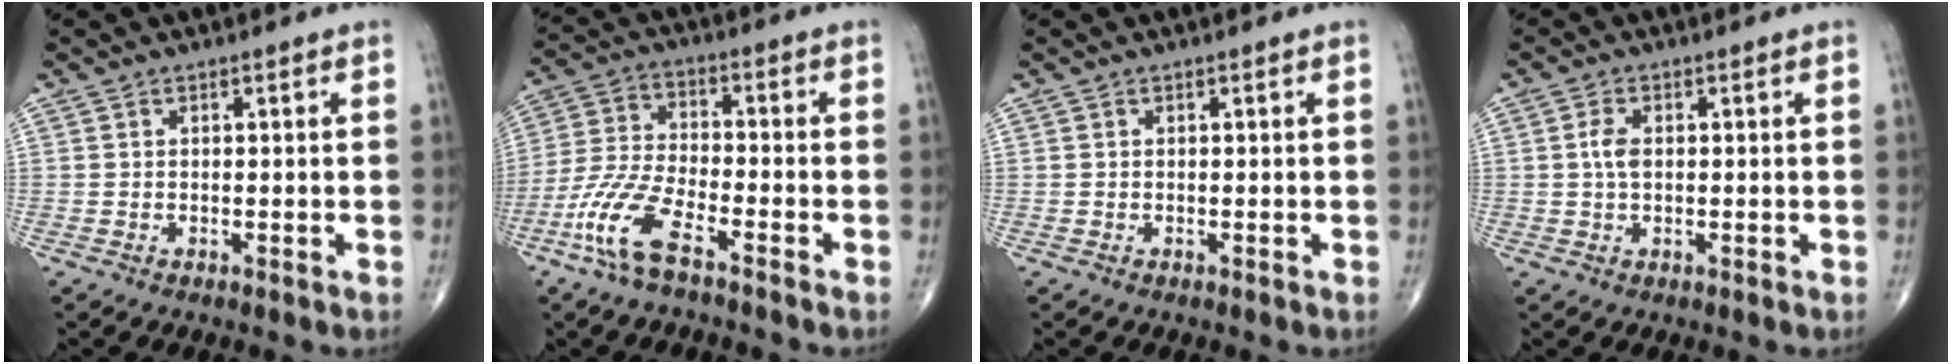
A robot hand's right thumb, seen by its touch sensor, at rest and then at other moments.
{"total": 10.5, "force": [-6.4, 3.1, 7.8], "torque": [-0.187, 0.022, -0.133]}
{"total": 0.0}
{"total": 3.0, "force": [0.3, 1.7, 2.4], "torque": [-0.050, 0.003, 0.004]}